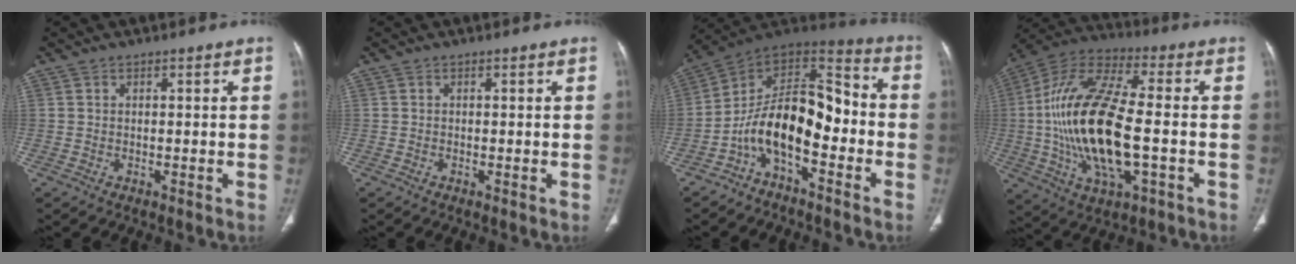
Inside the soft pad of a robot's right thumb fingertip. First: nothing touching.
{"total": 0.0}
{"total": 15.5, "force": [-5.1, 7.9, 12.3], "torque": [-0.185, 0.093, -0.095]}
{"total": 22.9, "force": [-2.4, 8.9, 21.0], "torque": [-0.432, 0.017, -0.042]}